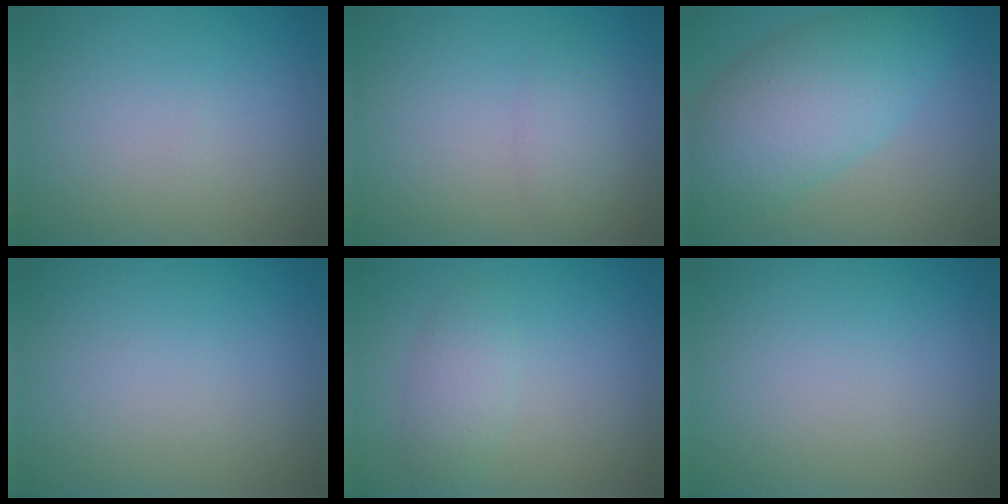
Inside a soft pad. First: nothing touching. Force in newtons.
{"total": 1.7, "press": 1.7, "slide": 0.1}
{"total": 7.5, "press": 7.5, "slide": 0.3}
{"total": 0.0}
{"total": 2.0, "press": 2.0, "slide": 0.1}
{"total": 0.0}